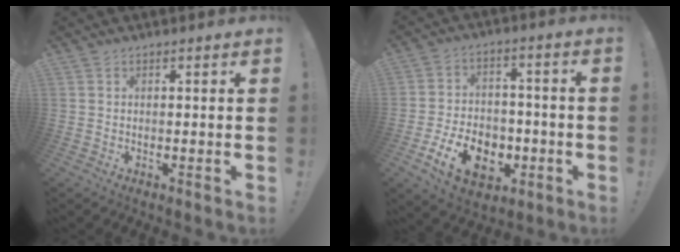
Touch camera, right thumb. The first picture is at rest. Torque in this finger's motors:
{"motor_torque": [1.74, 1.83, 1.01, -0.87, 0.08]}